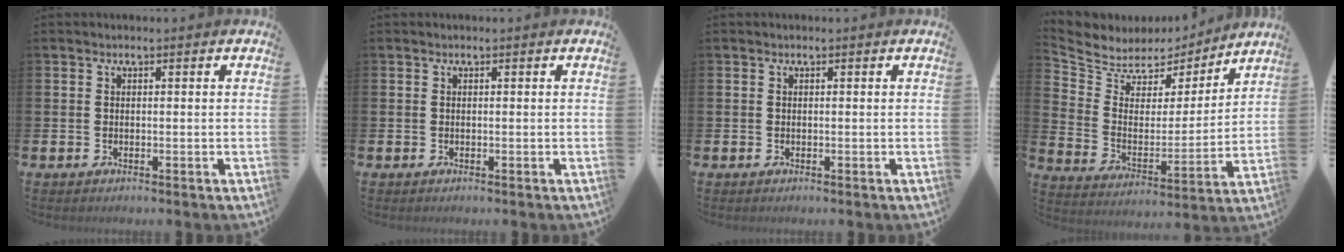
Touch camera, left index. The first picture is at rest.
{"total": 0.0}
{"total": 0.0}
{"total": 6.1, "force": [5.4, 2.7, -0.4], "torque": [-0.038, -0.047, 0.093]}